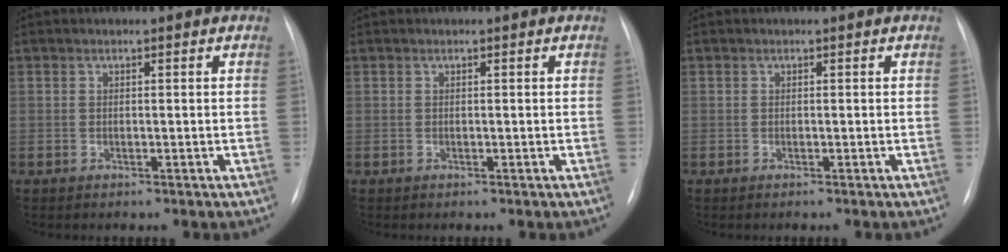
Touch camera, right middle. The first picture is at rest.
{"total": 0.0}
{"total": 0.0}